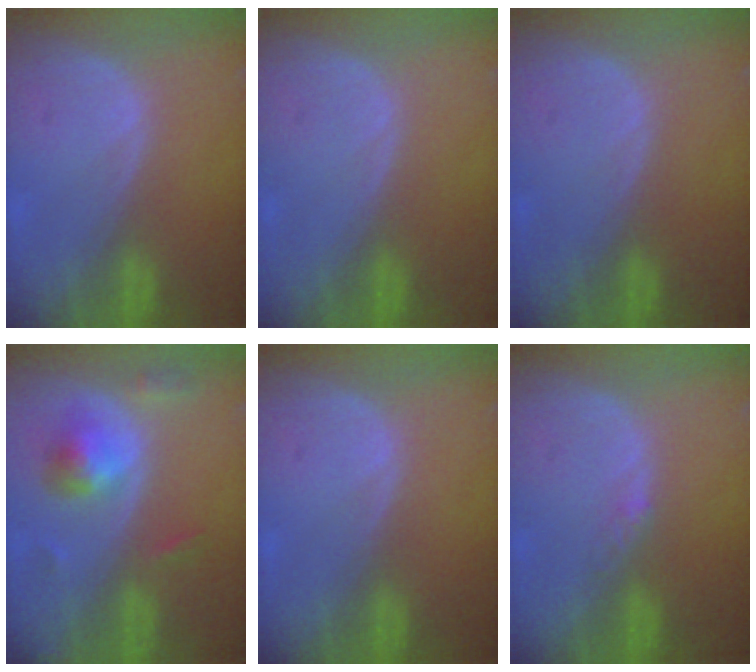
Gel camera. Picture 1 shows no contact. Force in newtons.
{"total": 0.0}
{"total": 0.0}
{"total": 5.6, "press": 5.3, "slide": 1.8}
{"total": 0.0}
{"total": 1.6, "press": 1.3, "slide": 0.9}